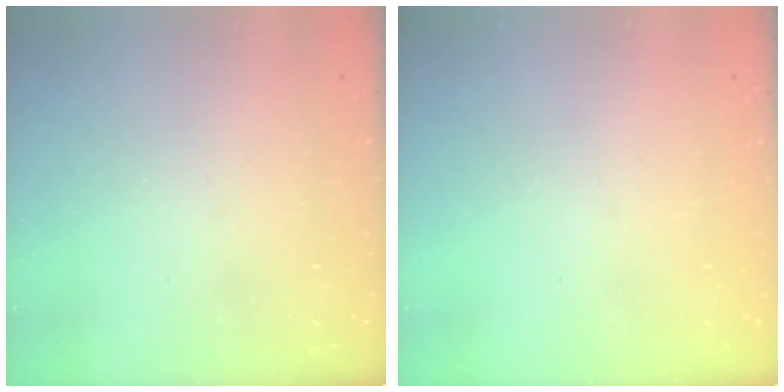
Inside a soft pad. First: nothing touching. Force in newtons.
{"total": 0.0}